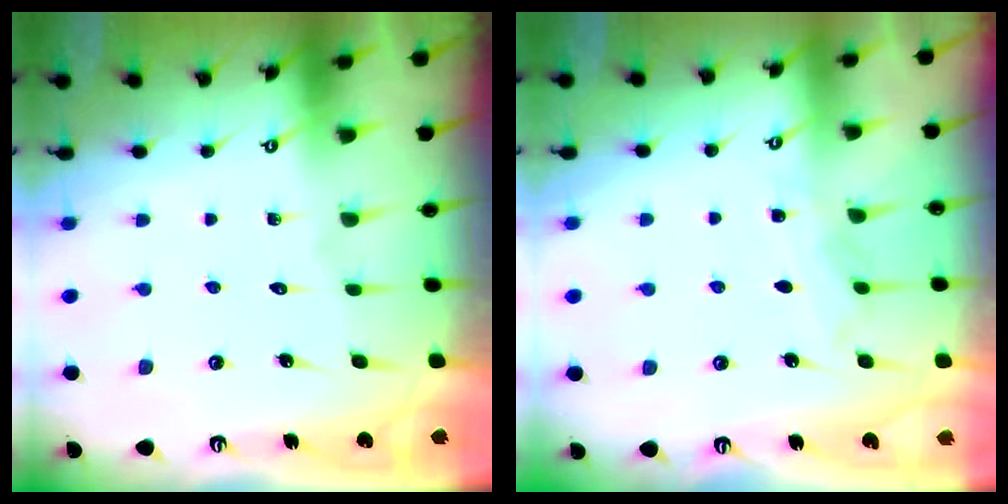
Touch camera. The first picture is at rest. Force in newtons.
{"total": 4.7, "press": 4.7, "slide": 0.6}